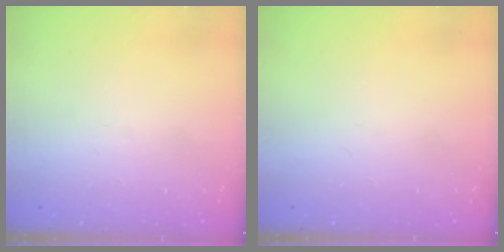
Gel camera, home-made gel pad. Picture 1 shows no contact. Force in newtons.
{"total": 0.0}